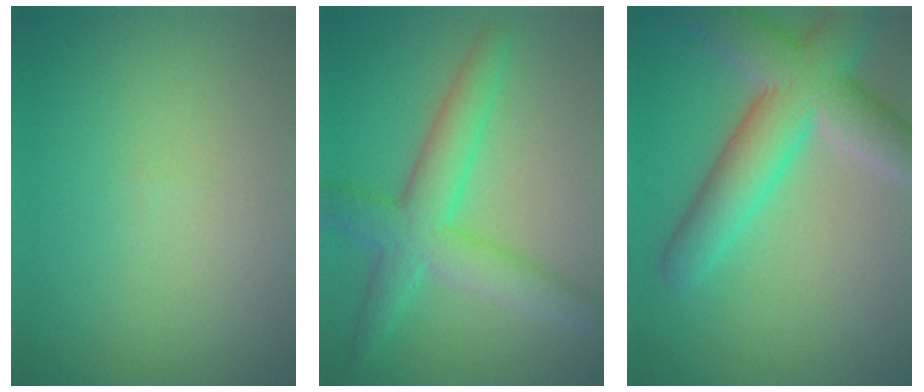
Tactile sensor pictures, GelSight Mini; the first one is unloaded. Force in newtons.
{"total": 5.4, "press": 5.4, "slide": 0.1}
{"total": 7.7, "press": 7.7, "slide": 0.3}